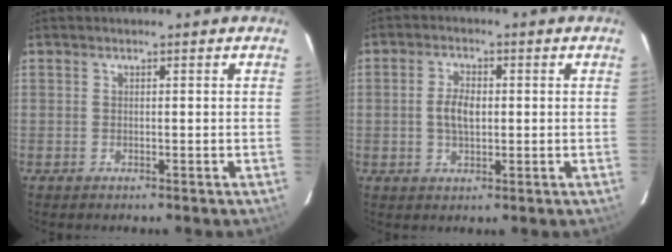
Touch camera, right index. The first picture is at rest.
{"total": 4.7, "force": [0.0, 2.6, 3.9], "torque": [-0.076, 0.005, 0.003]}